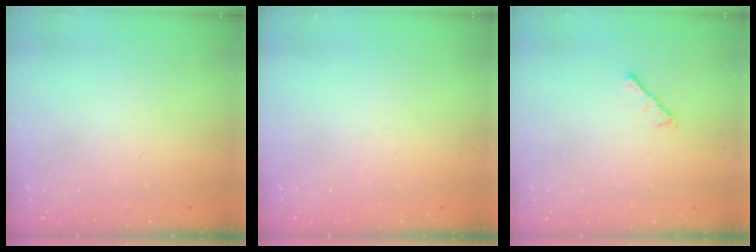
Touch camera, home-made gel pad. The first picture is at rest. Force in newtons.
{"total": 0.0}
{"total": 2.1, "press": 2.1, "slide": 0.5}